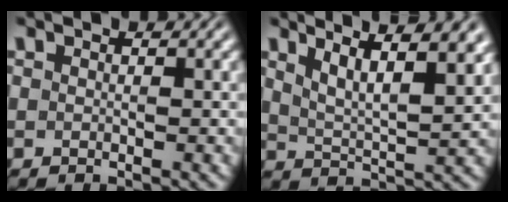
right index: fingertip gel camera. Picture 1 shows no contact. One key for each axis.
{"total": 5.7, "fx": 3.1, "fy": 2.0, "fz": 4.3, "tx": -0.058, "ty": -0.002, "tz": 0.050}